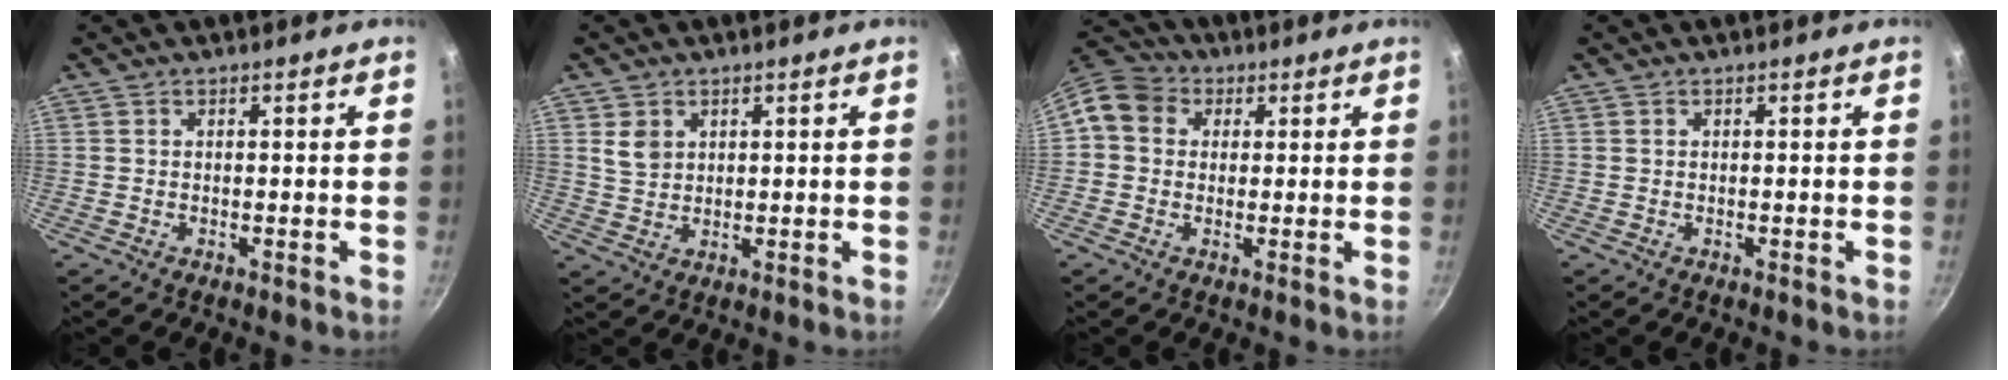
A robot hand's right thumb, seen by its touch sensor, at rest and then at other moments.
{"total": 3.9, "force": [1.6, 3.0, 1.9], "torque": [-0.025, -0.002, 0.034]}
{"total": 8.5, "force": [1.6, 7.3, 4.0], "torque": [-0.052, 0.018, 0.009]}
{"total": 0.0}